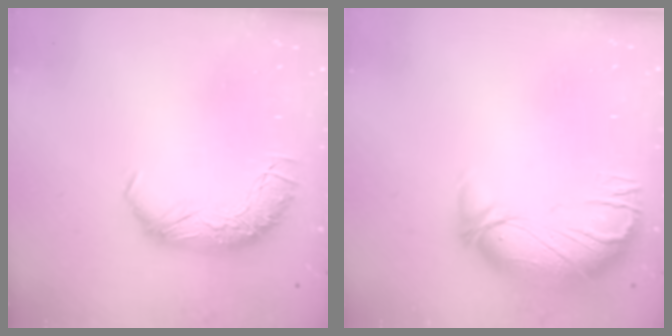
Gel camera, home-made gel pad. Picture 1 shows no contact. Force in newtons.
{"total": 2.8, "press": 0.3, "slide": 2.8}